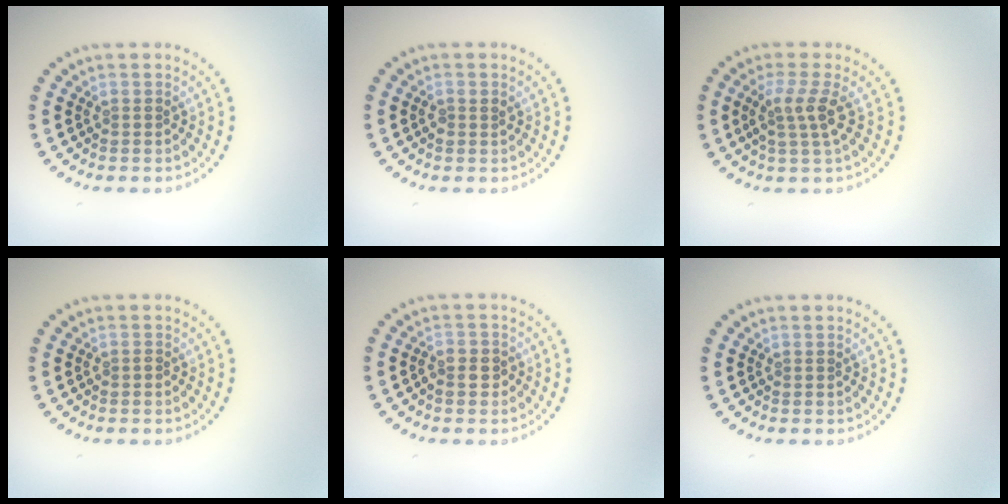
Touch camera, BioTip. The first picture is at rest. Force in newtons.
{"total": 0.9, "press": 0.9, "slide": 0.2}
{"total": 2.7, "press": 2.0, "slide": 1.9}
{"total": 0.7, "press": 0.6, "slide": 0.3}
{"total": 1.4, "press": 1.4, "slide": 0.4}
{"total": 0.0}